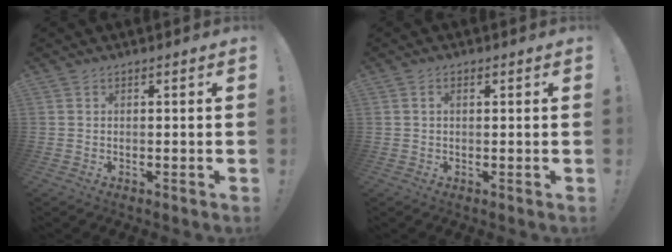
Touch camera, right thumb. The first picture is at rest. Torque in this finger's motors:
{"motor_torque": [-0.02, -0.10, -0.16, 0.07, 0.08]}